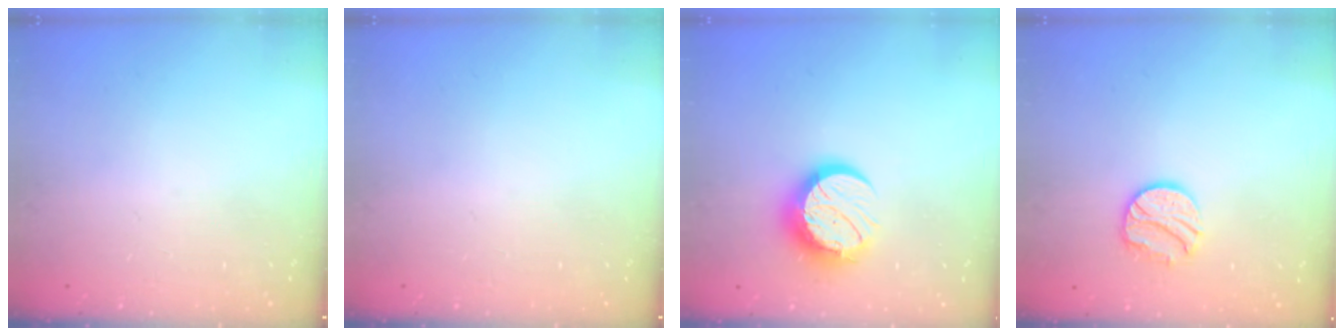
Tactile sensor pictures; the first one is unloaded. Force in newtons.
{"total": 0.0}
{"total": 12.3, "press": 12.2, "slide": 0.9}
{"total": 11.1, "press": 11.0, "slide": 0.9}